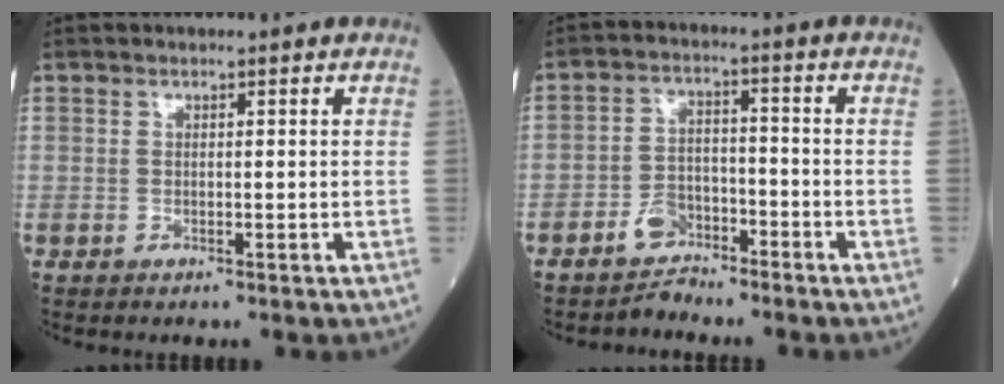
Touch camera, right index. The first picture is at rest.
{"total": 4.2, "force": [-3.6, 2.1, 0.7], "torque": [-0.014, 0.007, -0.067]}